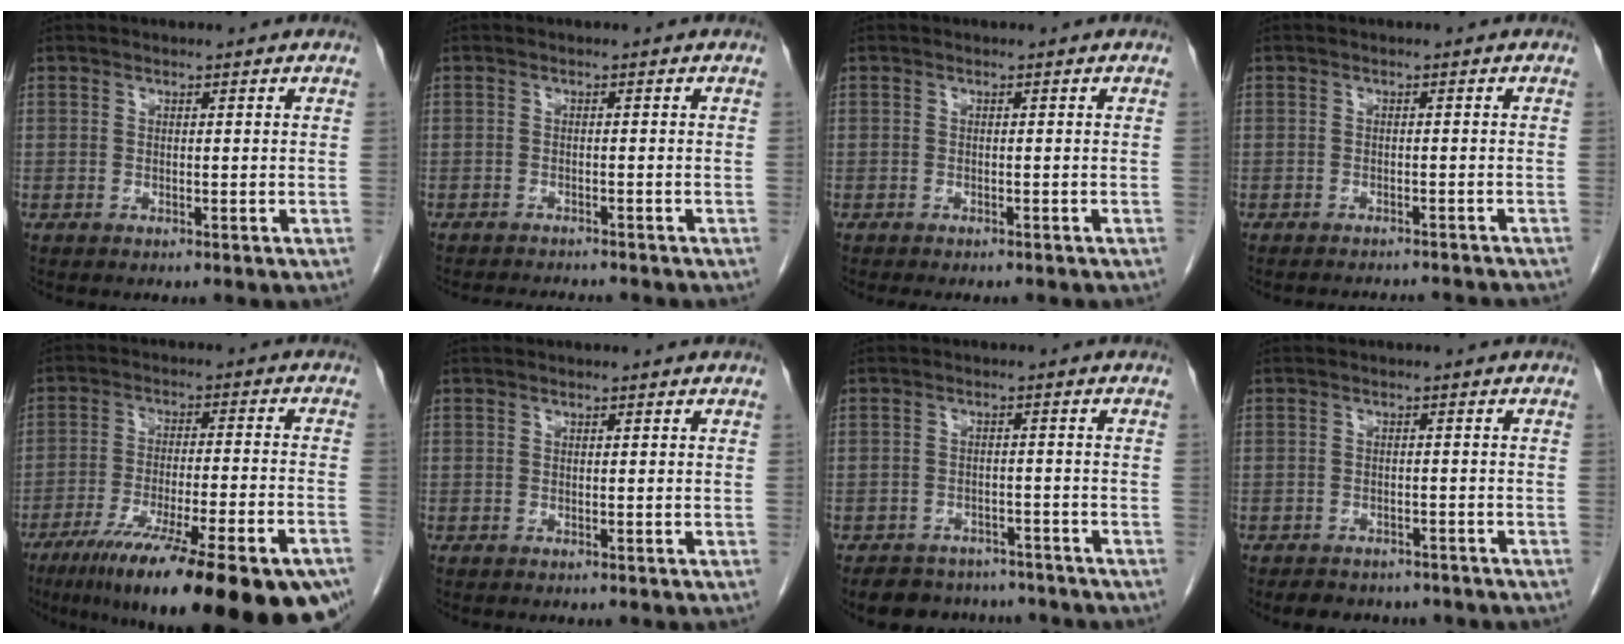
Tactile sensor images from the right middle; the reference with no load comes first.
{"total": 5.4, "force": [-5.2, 0.7, 1.5], "torque": [-0.016, -0.007, -0.072]}
{"total": 3.6, "force": [-3.2, 1.0, 1.4], "torque": [-0.012, -0.005, -0.039]}
{"total": 6.8, "force": [-6.6, 0.9, 1.3], "torque": [-0.011, 0.000, -0.072]}
{"total": 27.0, "force": [-19.2, 3.2, 18.8], "torque": [-0.220, -0.038, -0.282]}
{"total": 0.0}
{"total": 8.5, "force": [-7.4, 4.0, 1.3], "torque": [-0.009, 0.010, -0.092]}
{"total": 7.1, "force": [-6.0, 3.0, 2.2], "torque": [-0.031, 0.006, -0.068]}